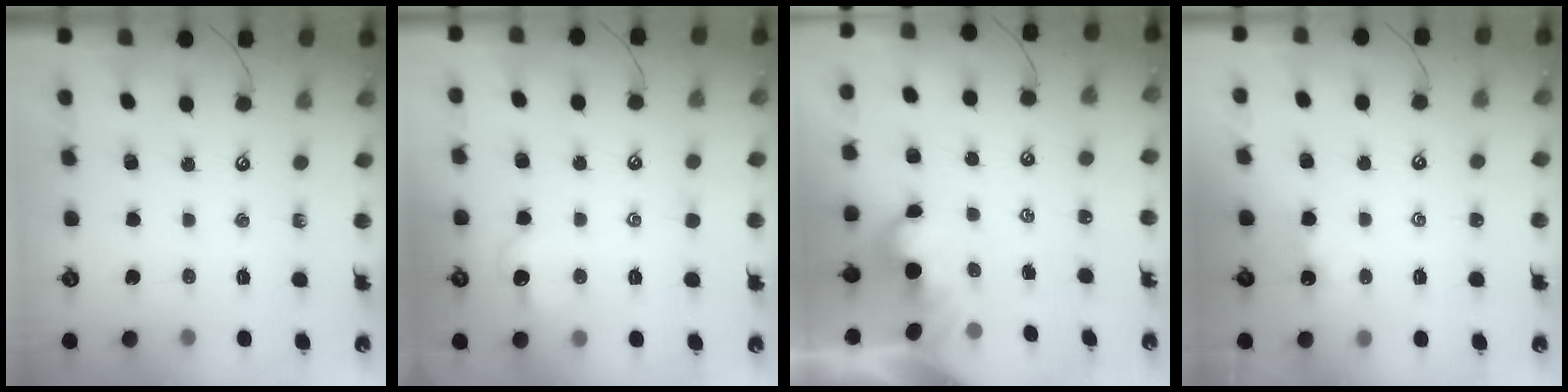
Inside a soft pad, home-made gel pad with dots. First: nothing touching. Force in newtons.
{"total": 1.5, "press": 1.4, "slide": 0.6}
{"total": 2.0, "press": 1.9, "slide": 0.4}
{"total": 0.6, "press": 0.5, "slide": 0.2}